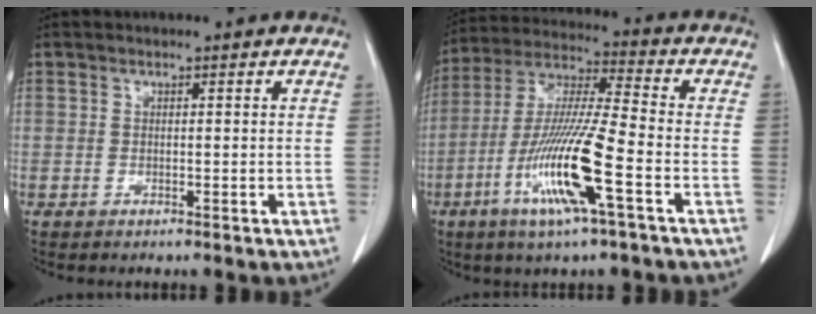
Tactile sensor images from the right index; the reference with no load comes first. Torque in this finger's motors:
{"motor_torque": [2.14, 0.00, 0.60, 0.21]}